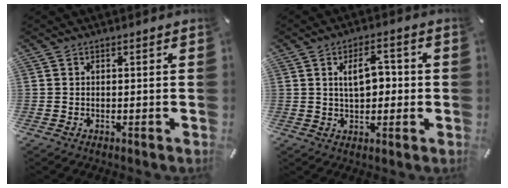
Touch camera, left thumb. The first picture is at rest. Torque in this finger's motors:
{"motor_torque": [0.18, 0.11, 0.35, 0.24, 0.15]}